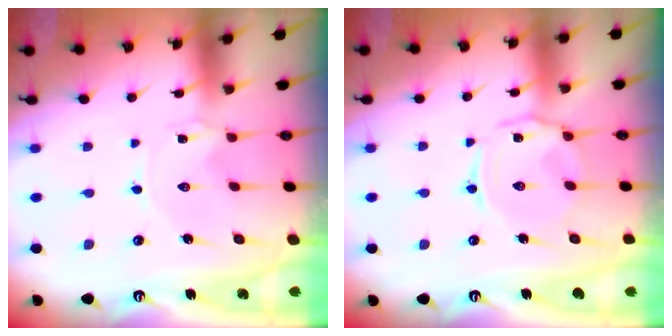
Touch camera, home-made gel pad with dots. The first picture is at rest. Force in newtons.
{"total": 5.8, "press": 5.7, "slide": 0.7}